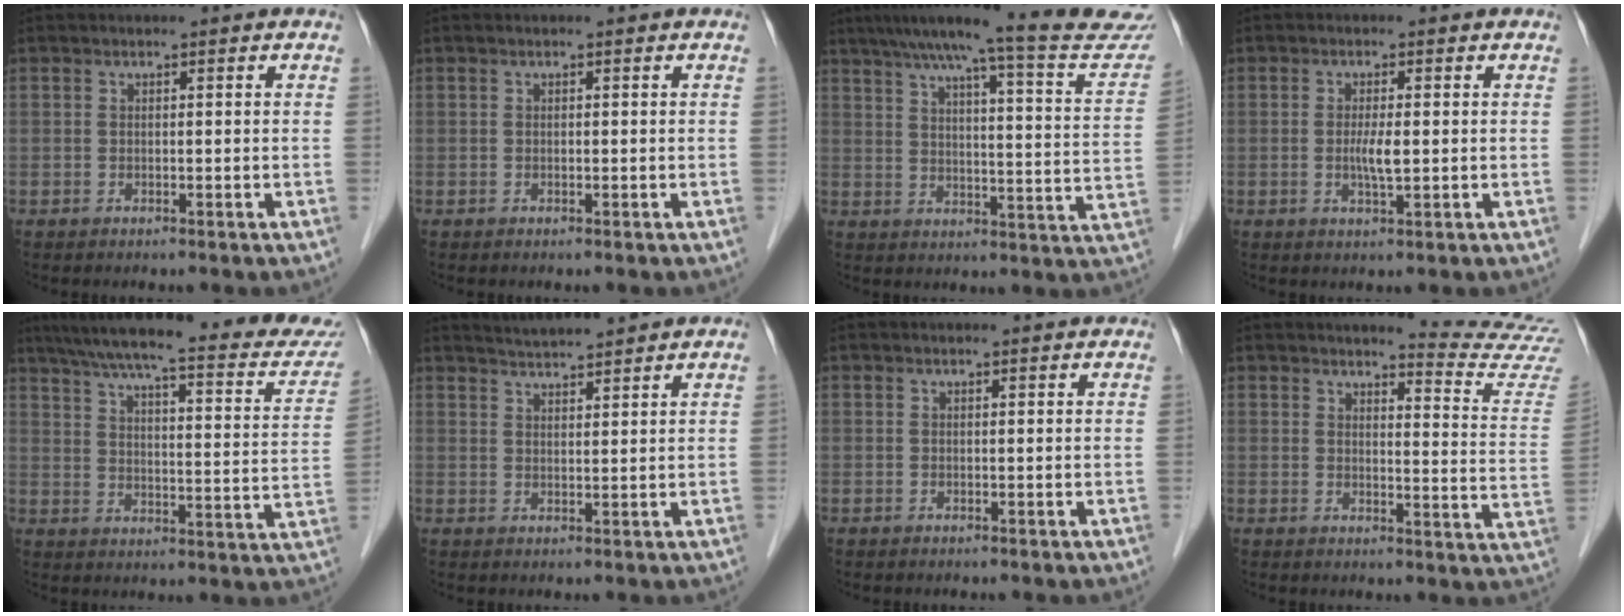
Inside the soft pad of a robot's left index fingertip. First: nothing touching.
{"total": 0.0}
{"total": 21.3, "force": [19.1, 0.4, 9.5], "torque": [-0.132, -0.039, 0.235]}
{"total": 2.8, "force": [-0.1, 0.3, 2.8], "torque": [-0.057, -0.004, -0.001]}
{"total": 27.7, "force": [24.4, 2.8, 13.0], "torque": [-0.196, -0.039, 0.303]}
{"total": 5.2, "force": [5.0, -0.2, 1.5], "torque": [-0.031, 0.019, 0.080]}
{"total": 1.0, "force": [0.9, 0.1, 0.1], "torque": [-0.013, 0.006, 0.009]}
{"total": 12.6, "force": [12.5, -1.6, 1.0], "torque": [-0.009, -0.121, 0.123]}